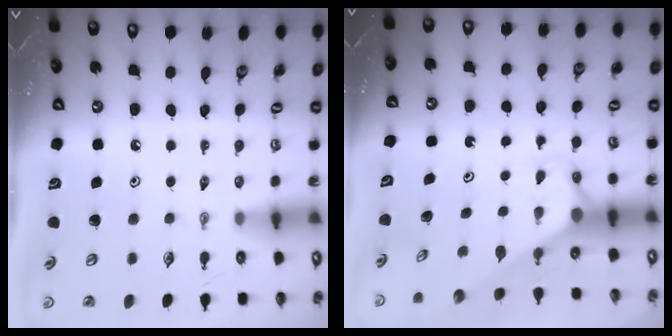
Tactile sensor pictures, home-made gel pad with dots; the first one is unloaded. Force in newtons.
{"total": 2.9, "press": 2.9, "slide": 0.0}